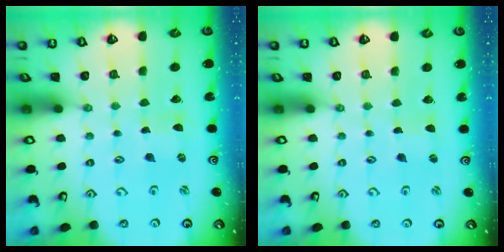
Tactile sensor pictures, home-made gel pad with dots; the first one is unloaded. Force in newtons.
{"total": 0.0}